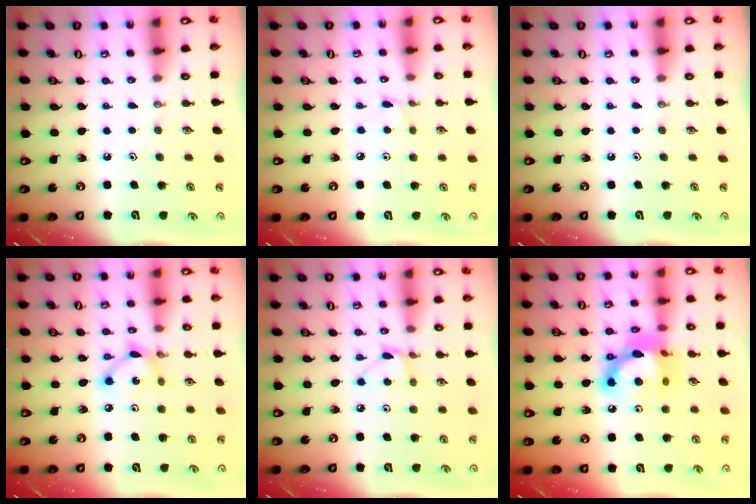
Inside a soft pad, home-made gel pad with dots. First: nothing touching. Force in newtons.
{"total": 2.6, "press": 2.6, "slide": 0.3}
{"total": 0.0}
{"total": 6.7, "press": 6.7, "slide": 0.3}
{"total": 5.6, "press": 5.5, "slide": 0.7}
{"total": 14.4, "press": 14.4, "slide": 1.1}